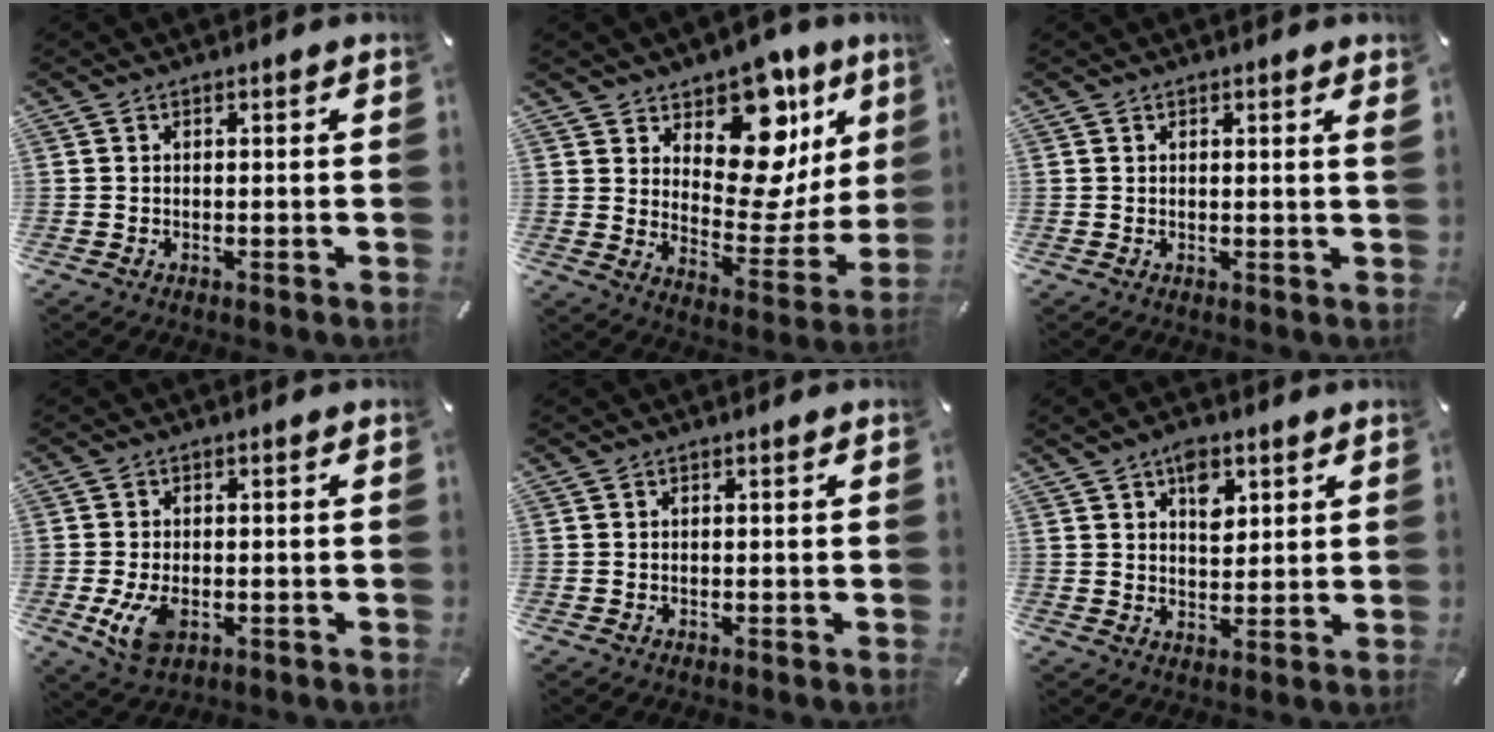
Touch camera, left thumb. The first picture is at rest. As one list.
[{"total": 15.6, "force": [9.6, 9.2, 8.2], "torque": [-0.096, -0.097, 0.161]}, {"total": 1.1, "force": [0.5, 0.0, 0.9], "torque": [-0.010, -0.005, 0.006]}, {"total": 6.3, "force": [-1.6, 3.9, 4.6], "torque": [-0.115, -0.003, -0.032]}, {"total": 0.0}, {"total": 6.5, "force": [3.3, 4.1, 3.8], "torque": [-0.046, -0.009, 0.053]}]